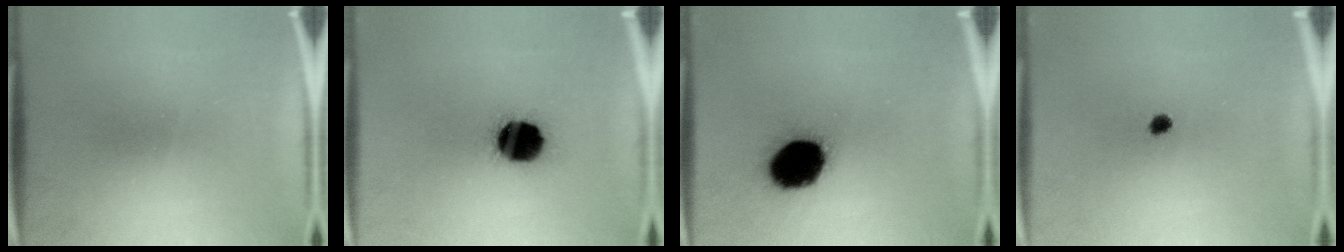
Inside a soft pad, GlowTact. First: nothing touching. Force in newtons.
{"total": 15.3}
{"total": 18.4}
{"total": 1.8}